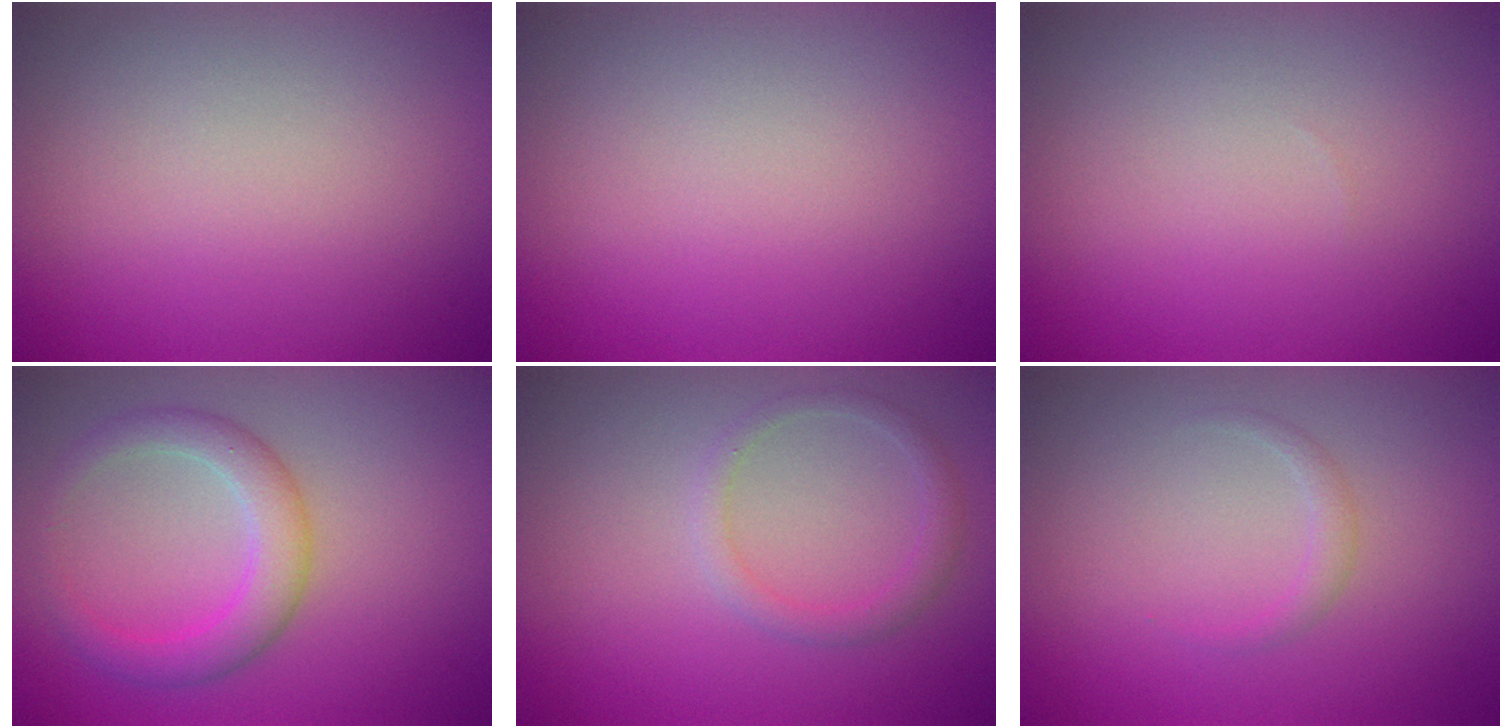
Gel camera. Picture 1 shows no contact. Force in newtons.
{"total": 0.0}
{"total": 0.0}
{"total": 3.6, "press": 3.6, "slide": 0.1}
{"total": 1.7, "press": 1.7, "slide": 0.2}
{"total": 0.5, "press": 0.5, "slide": 0.1}